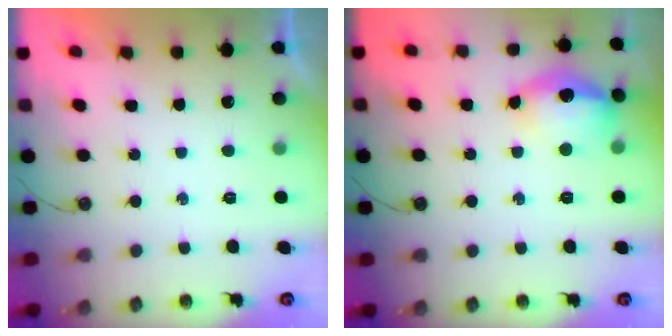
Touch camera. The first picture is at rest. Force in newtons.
{"total": 14.2, "press": 14.1, "slide": 1.7}